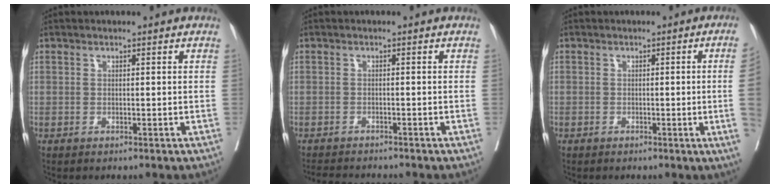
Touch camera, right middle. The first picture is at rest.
{"total": 5.2, "force": [-4.9, 0.5, 1.5], "torque": [-0.015, -0.011, -0.078]}
{"total": 3.9, "force": [-0.6, -1.2, 3.7], "torque": [-0.036, -0.006, -0.007]}